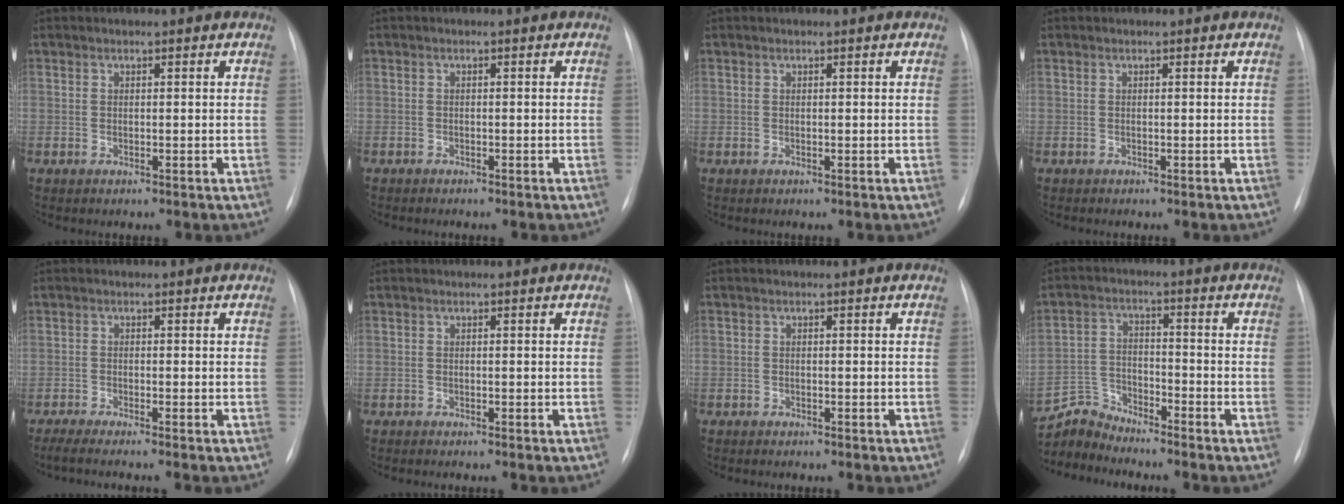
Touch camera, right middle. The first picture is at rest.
{"total": 1.8, "force": [-1.6, 0.5, 0.8], "torque": [-0.010, -0.003, -0.017]}
{"total": 0.0}
{"total": 0.0}
{"total": 5.2, "force": [-4.4, -0.7, 2.7], "torque": [-0.033, -0.013, -0.070]}
{"total": 1.2, "force": [-1.0, -0.1, 0.6], "torque": [-0.004, -0.001, -0.013]}
{"total": 2.1, "force": [-1.8, 0.6, 0.9], "torque": [-0.010, -0.003, -0.020]}
{"total": 5.8, "force": [-5.7, 0.1, -1.2], "torque": [0.015, 0.004, -0.110]}